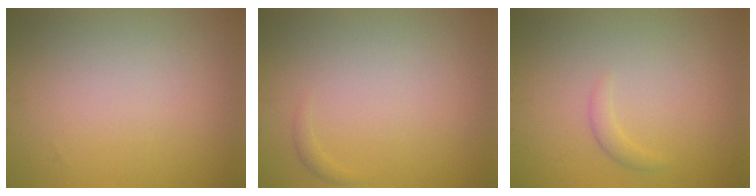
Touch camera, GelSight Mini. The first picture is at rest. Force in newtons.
{"total": 0.5, "press": 0.5, "slide": 0.1}
{"total": 1.0, "press": 0.9, "slide": 0.2}